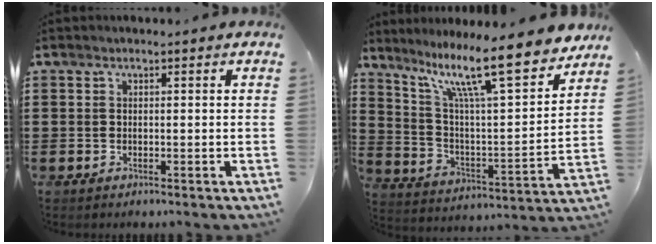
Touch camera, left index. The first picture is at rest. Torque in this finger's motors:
{"motor_torque": [1.99, -0.14, 1.05, 0.21]}